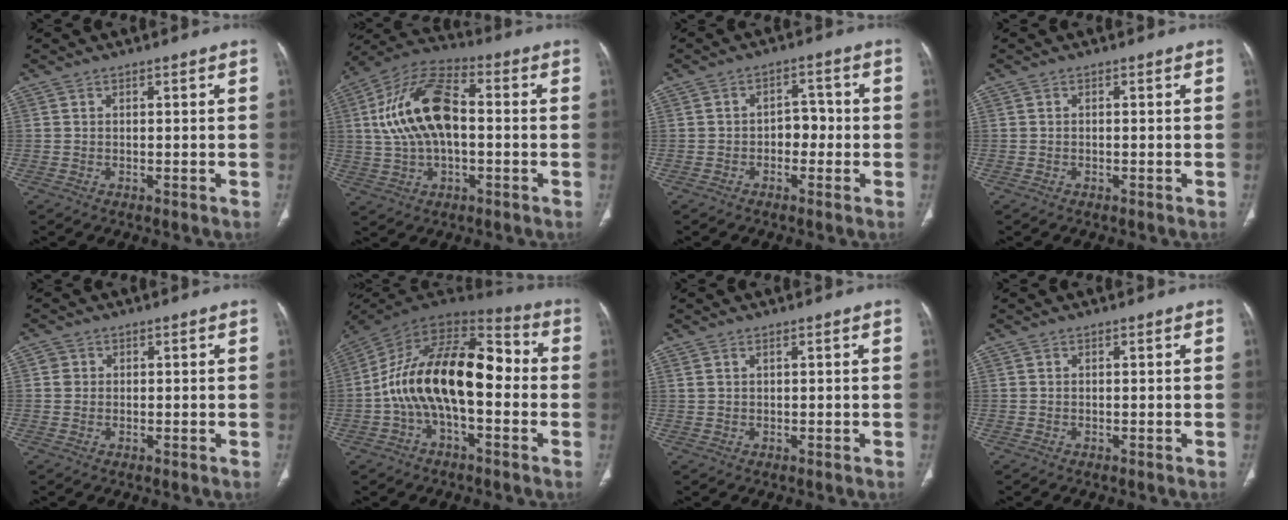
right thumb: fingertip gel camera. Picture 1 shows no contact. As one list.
[{"total": 16.6, "force": [1.1, 8.8, 14.0], "torque": [-0.269, 0.031, 0.012]}, {"total": 4.1, "force": [-1.0, 3.0, 2.6], "torque": [-0.015, 0.018, -0.023]}, {"total": 0.0}, {"total": 1.5, "force": [0.3, 1.5, 0.3], "torque": [0.002, 0.001, 0.004]}, {"total": 20.9, "force": [-1.6, 10.7, 17.9], "torque": [-0.292, 0.055, -0.037]}, {"total": 0.9, "force": [0.7, 0.2, 0.6], "torque": [-0.014, 0.005, 0.019]}, {"total": 0.0}]